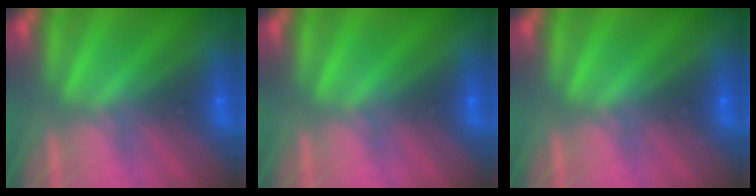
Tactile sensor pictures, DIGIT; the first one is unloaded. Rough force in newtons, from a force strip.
{"total": 0.0}
{"total": 0.0}